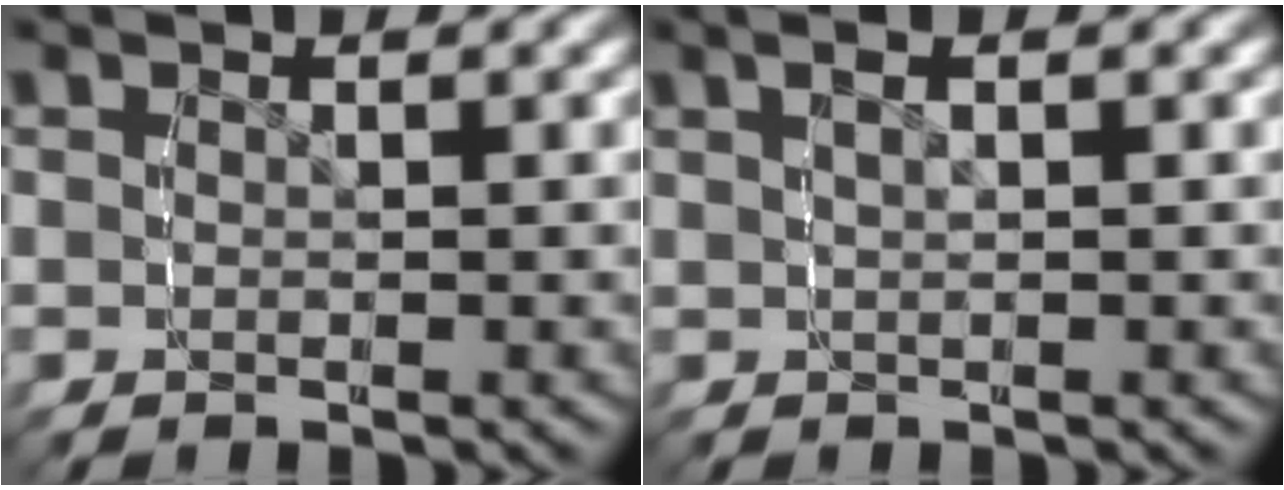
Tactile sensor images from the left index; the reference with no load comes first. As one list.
[{"total": 2.5, "force": [1.2, 0.9, 2.0], "torque": [-0.015, 0.018, 0.016]}]